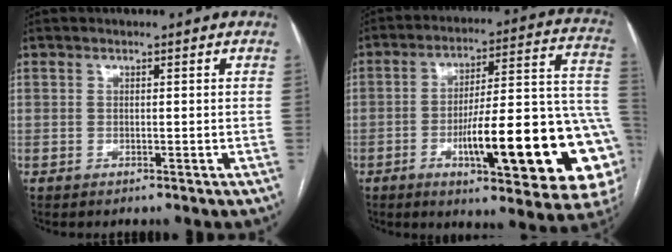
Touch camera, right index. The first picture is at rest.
{"total": 26.4, "force": [-7.2, 4.2, 25.0], "torque": [-0.258, 0.010, -0.095]}